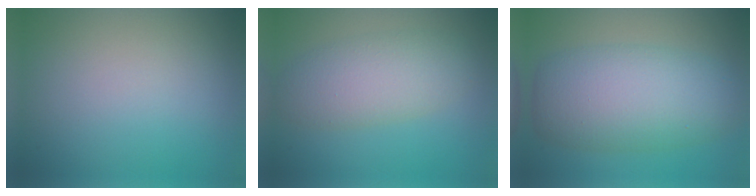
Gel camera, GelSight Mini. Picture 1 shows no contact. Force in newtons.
{"total": 4.5, "press": 4.5, "slide": 0.2}
{"total": 7.9, "press": 7.9, "slide": 0.4}